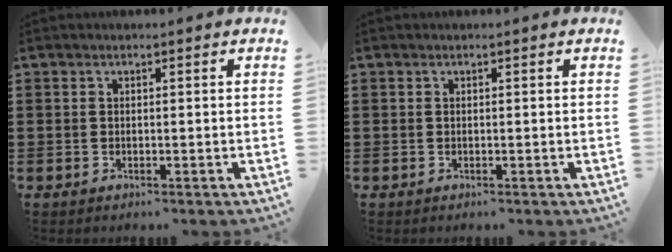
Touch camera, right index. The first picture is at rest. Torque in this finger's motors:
{"motor_torque": [0.02, -0.17, -0.07, 0.02]}